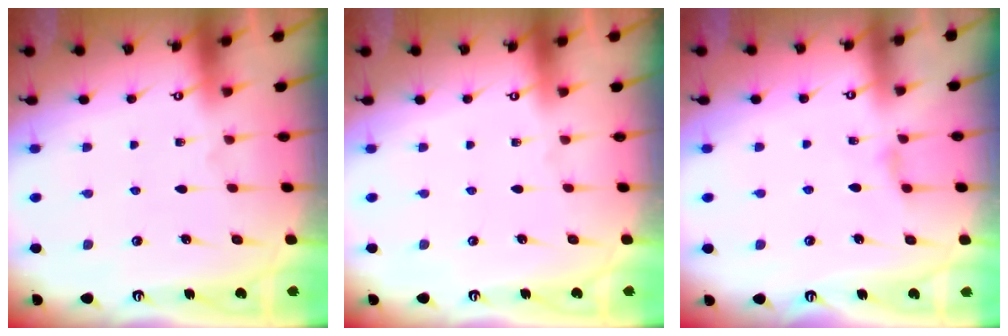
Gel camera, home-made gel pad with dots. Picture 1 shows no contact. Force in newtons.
{"total": 0.0}
{"total": 4.4, "press": 4.4, "slide": 0.6}